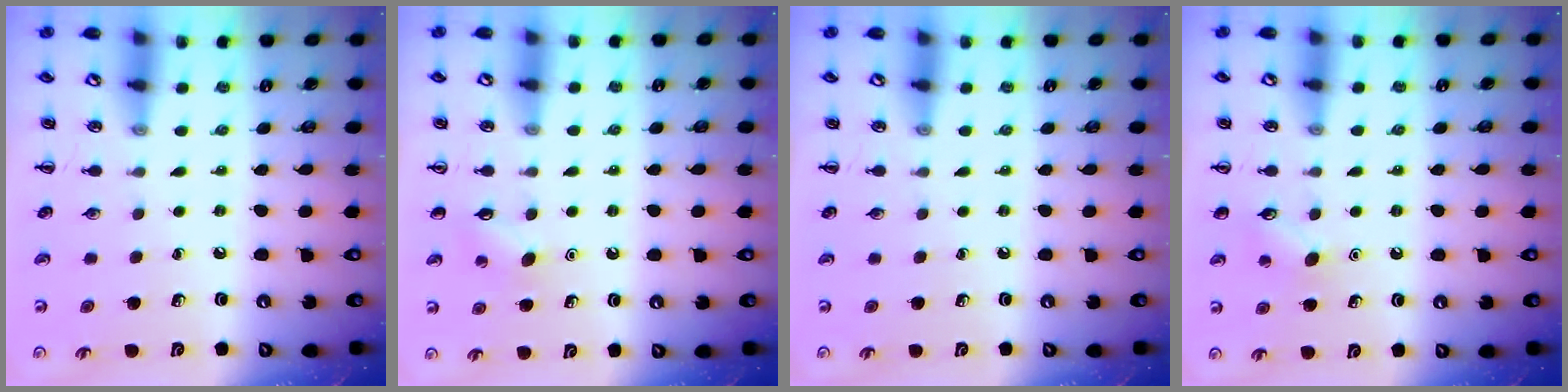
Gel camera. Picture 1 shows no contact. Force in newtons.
{"total": 4.4, "press": 4.2, "slide": 1.2}
{"total": 0.0}
{"total": 5.9, "press": 5.7, "slide": 1.3}